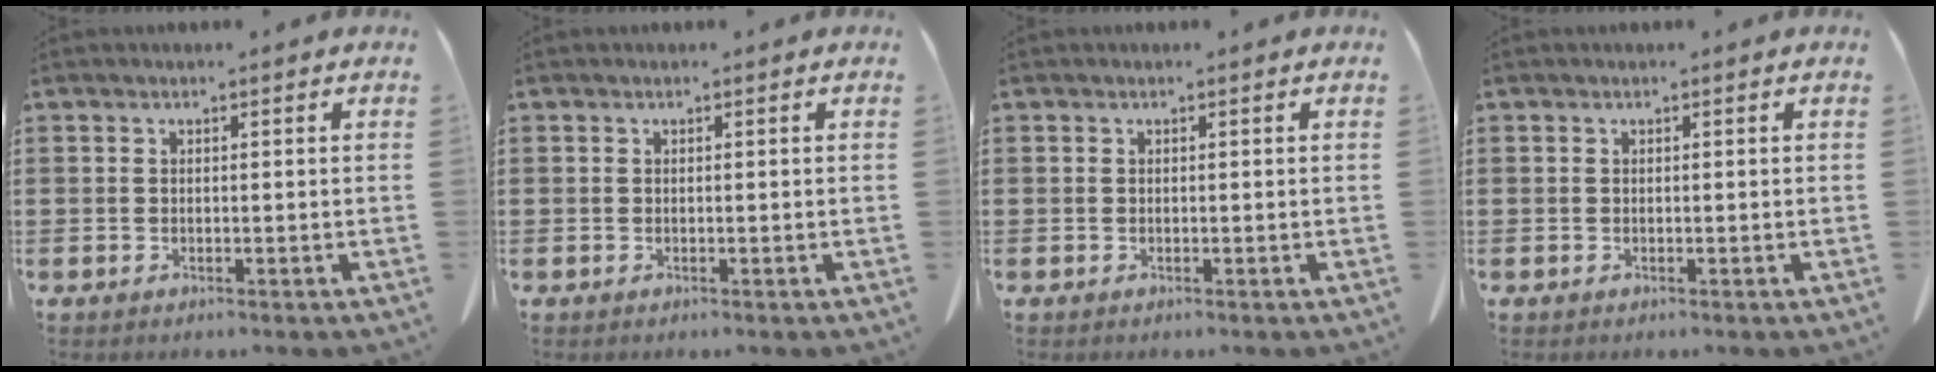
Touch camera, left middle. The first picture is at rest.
{"total": 0.0}
{"total": 0.0}
{"total": 0.0}